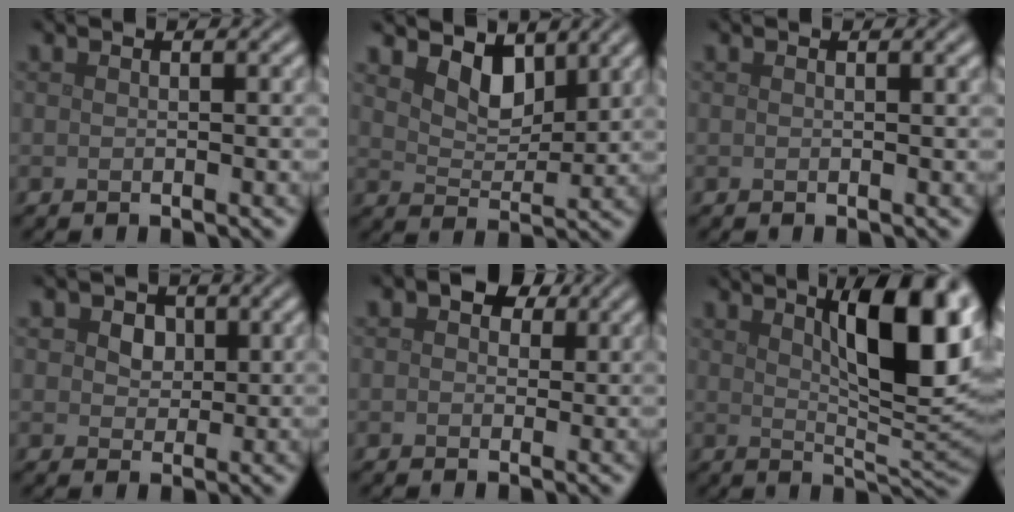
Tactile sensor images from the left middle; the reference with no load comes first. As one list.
[{"total": 3.5, "force": [2.6, 1.7, 1.6], "torque": [-0.042, -0.009, 0.040]}, {"total": 0.5, "force": [0.3, 0.1, 0.4], "torque": [-0.003, 0.004, 0.004]}, {"total": 4.3, "force": [1.9, 3.1, 2.2], "torque": [-0.043, 0.007, 0.015]}, {"total": 3.5, "force": [1.4, 2.5, 2.0], "torque": [-0.026, 0.006, 0.005]}, {"total": 10.5, "force": [3.8, 3.2, 9.3], "torque": [-0.129, 0.004, 0.061]}]